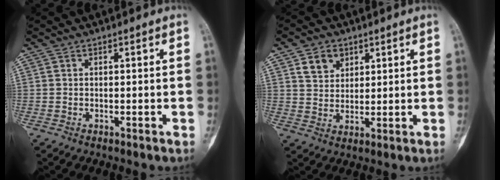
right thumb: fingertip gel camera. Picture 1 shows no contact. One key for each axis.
{"total": 5.7, "fx": 2.9, "fy": 4.3, "fz": 2.3, "tx": -0.018, "ty": -0.017, "tz": 0.056}